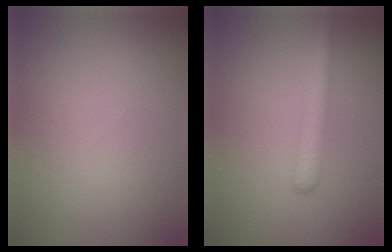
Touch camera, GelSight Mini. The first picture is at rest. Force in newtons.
{"total": 2.5, "press": 2.5, "slide": 0.1}